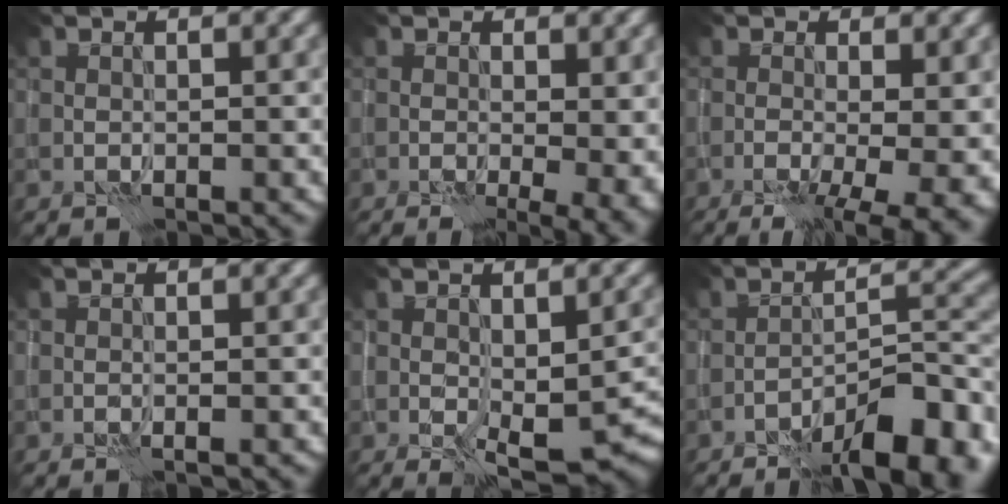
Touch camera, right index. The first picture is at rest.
{"total": 6.6, "force": [-1.7, 2.8, 5.7], "torque": [-0.041, 0.000, -0.017]}
{"total": 9.1, "force": [-3.6, 3.2, 7.7], "torque": [-0.090, -0.011, -0.047]}
{"total": 0.8, "force": [-0.6, 0.2, 0.6], "torque": [-0.010, 0.000, -0.009]}
{"total": 7.9, "force": [-1.7, 4.1, 6.5], "torque": [-0.108, -0.025, -0.011]}
{"total": 10.1, "force": [-6.7, 3.1, 6.8], "torque": [-0.085, 0.012, -0.111]}